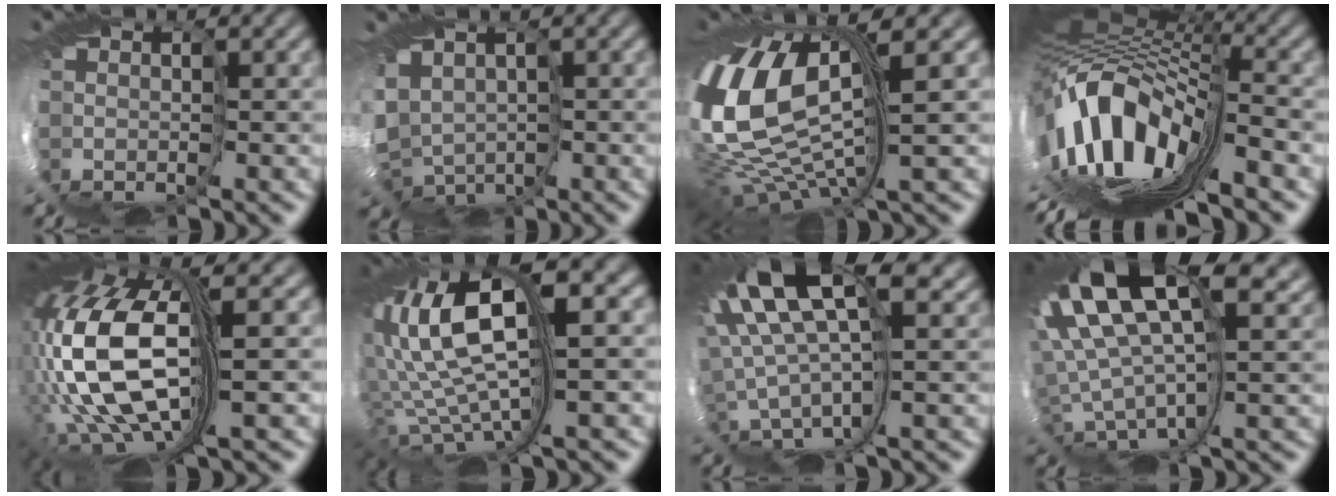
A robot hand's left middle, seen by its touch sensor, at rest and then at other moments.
{"total": 4.2, "force": [-1.6, 3.2, 2.3], "torque": [-0.101, -0.016, -0.004]}
{"total": 9.5, "force": [1.9, 2.8, 8.9], "torque": [-0.266, -0.004, 0.044]}
{"total": 11.5, "force": [-4.8, 3.5, 9.8], "torque": [-0.226, 0.017, -0.080]}
{"total": 12.2, "force": [-1.3, 3.6, 11.6], "torque": [-0.277, -0.018, -0.010]}
{"total": 10.3, "force": [2.7, 2.2, 9.7], "torque": [-0.254, 0.017, 0.064]}
{"total": 9.5, "force": [5.4, 1.5, 7.7], "torque": [-0.217, 0.012, 0.099]}
{"total": 11.7, "force": [5.8, 3.2, 9.6], "torque": [-0.242, 0.009, 0.119]}